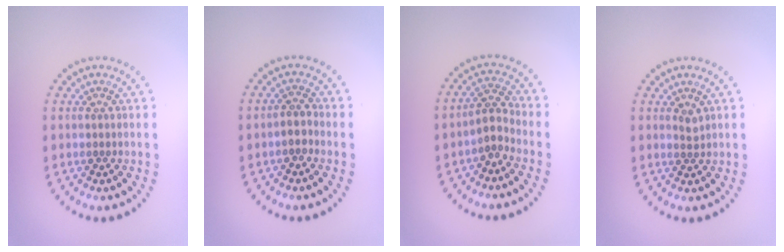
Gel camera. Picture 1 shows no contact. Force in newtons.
{"total": 1.5, "press": 1.3, "slide": 0.8}
{"total": 2.2, "press": 1.7, "slide": 1.4}
{"total": 0.9, "press": 0.7, "slide": 0.5}